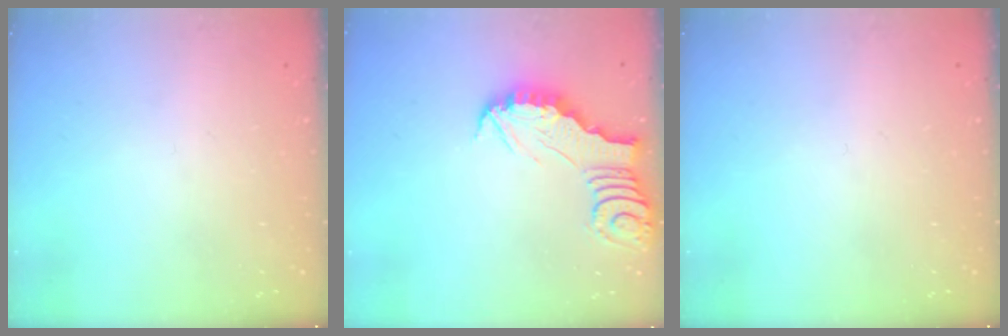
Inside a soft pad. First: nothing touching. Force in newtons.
{"total": 2.8, "press": 2.8, "slide": 0.2}
{"total": 0.0}